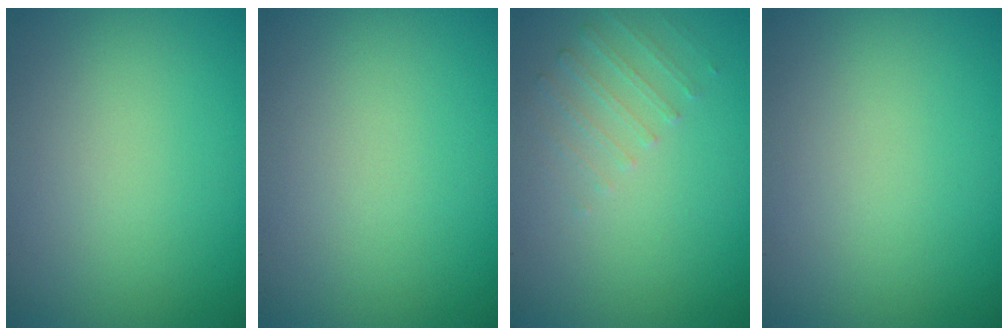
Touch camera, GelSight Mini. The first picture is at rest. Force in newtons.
{"total": 0.0}
{"total": 1.3, "press": 0.9, "slide": 1.0}
{"total": 0.0}